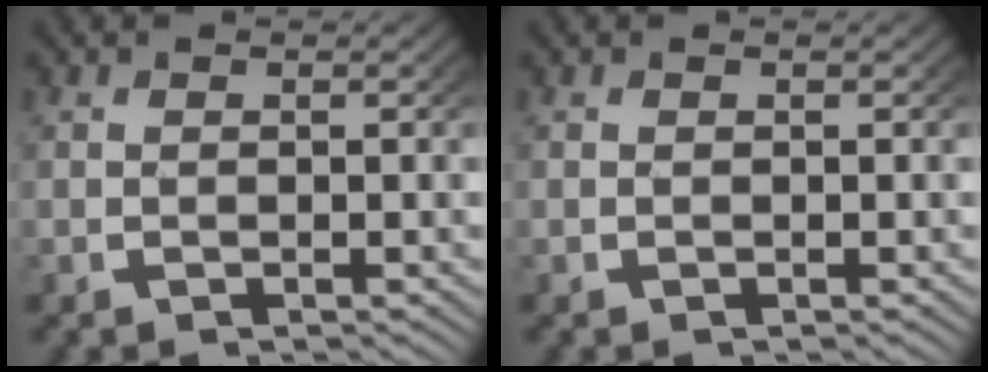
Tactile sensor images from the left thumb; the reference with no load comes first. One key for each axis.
{"total": 0.0}